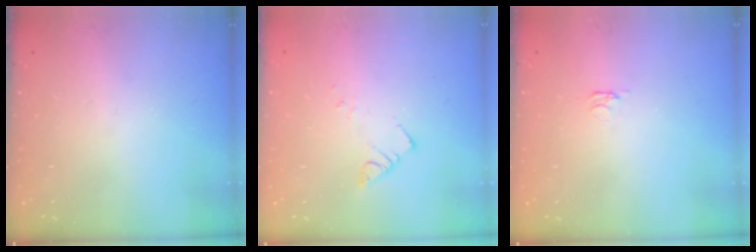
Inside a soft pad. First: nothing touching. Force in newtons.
{"total": 2.5, "press": 2.5, "slide": 0.3}
{"total": 1.6, "press": 1.6, "slide": 0.4}